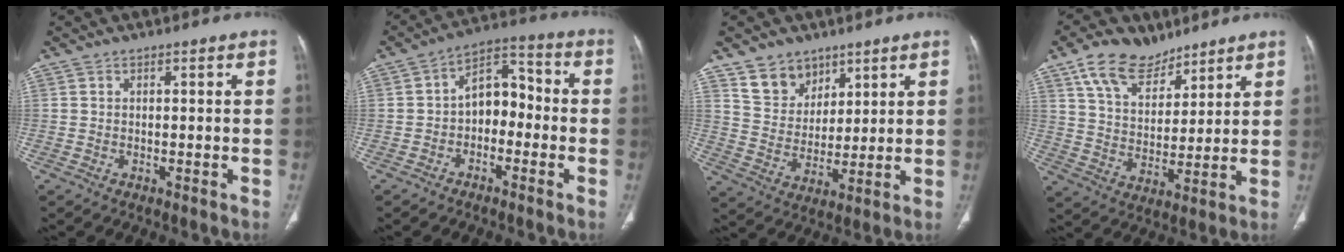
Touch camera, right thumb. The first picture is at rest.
{"total": 8.6, "force": [-1.4, 5.8, 6.1], "torque": [-0.067, 0.042, -0.039]}
{"total": 9.0, "force": [6.2, 6.2, 2.1], "torque": [-0.002, -0.048, 0.124]}
{"total": 12.4, "force": [8.4, 7.3, 5.4], "torque": [-0.072, -0.037, 0.156]}